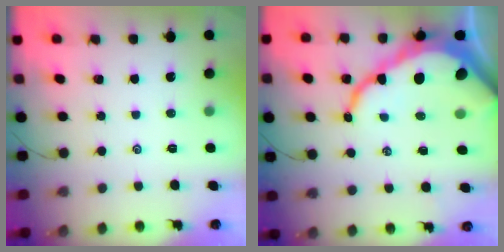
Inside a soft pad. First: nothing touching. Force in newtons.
{"total": 18.3, "press": 18.2, "slide": 2.1}